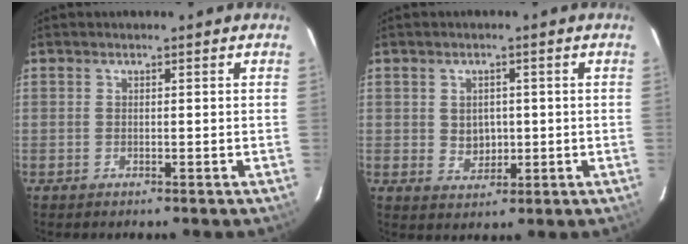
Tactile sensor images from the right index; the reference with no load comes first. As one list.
[{"total": 4.0, "force": [0.1, 3.5, 2.0], "torque": [-0.032, 0.001, 0.010]}]